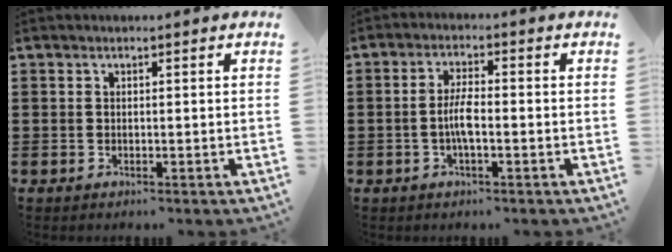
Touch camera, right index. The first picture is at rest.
{"total": 3.9, "force": [-0.8, 0.9, 3.7], "torque": [-0.080, -0.002, -0.020]}